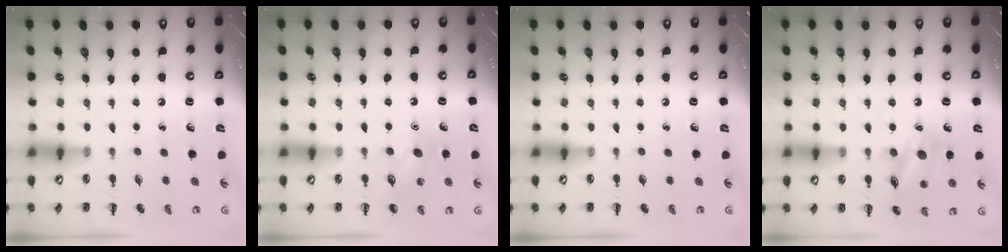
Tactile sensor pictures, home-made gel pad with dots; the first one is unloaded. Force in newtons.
{"total": 8.0, "press": 7.9, "slide": 1.6}
{"total": 0.0}
{"total": 12.8, "press": 12.8, "slide": 0.8}